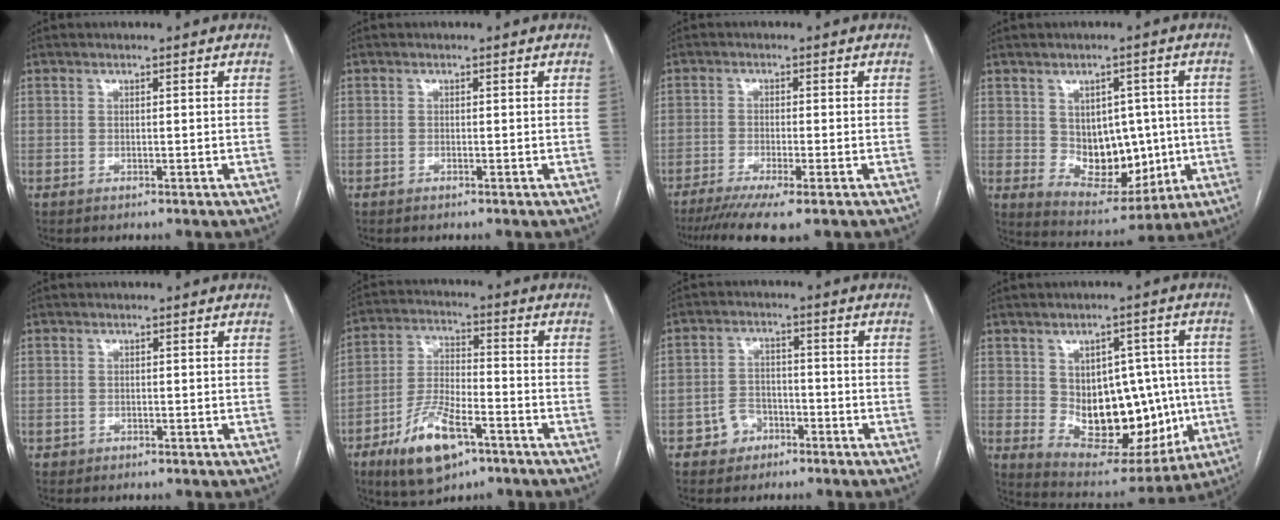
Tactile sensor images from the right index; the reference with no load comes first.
{"total": 0.0}
{"total": 8.5, "force": [-6.0, 0.7, 6.0], "torque": [-0.095, -0.018, -0.097]}
{"total": 10.6, "force": [0.0, 7.2, 7.8], "torque": [-0.107, 0.014, 0.026]}
{"total": 0.8, "force": [-0.1, 0.8, 0.0], "torque": [0.005, 0.006, -0.004]}
{"total": 12.2, "force": [-6.8, 4.5, 9.1], "torque": [-0.184, -0.005, -0.117]}
{"total": 4.5, "force": [-2.5, 3.7, 0.9], "torque": [-0.008, 0.017, -0.038]}
{"total": 16.4, "force": [-0.8, 9.8, 13.1], "torque": [-0.179, 0.023, 0.021]}